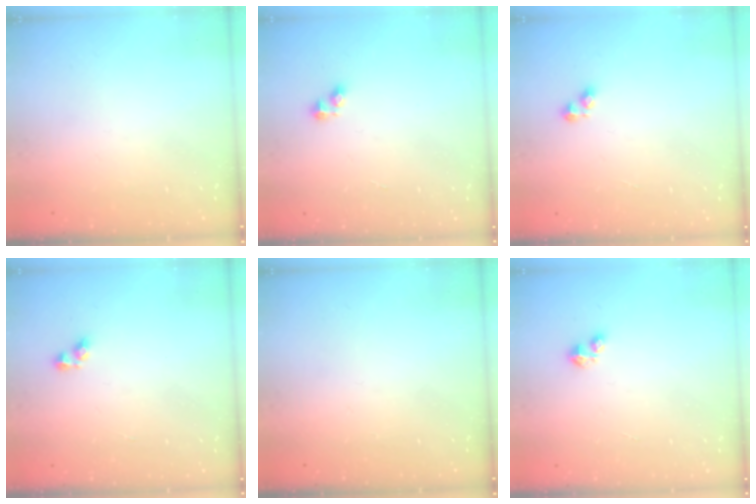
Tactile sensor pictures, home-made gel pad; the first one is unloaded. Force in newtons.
{"total": 2.5, "press": 2.5, "slide": 0.3}
{"total": 2.4, "press": 2.4, "slide": 0.3}
{"total": 3.6, "press": 3.5, "slide": 0.6}
{"total": 0.0}
{"total": 1.6, "press": 1.6, "slide": 0.3}